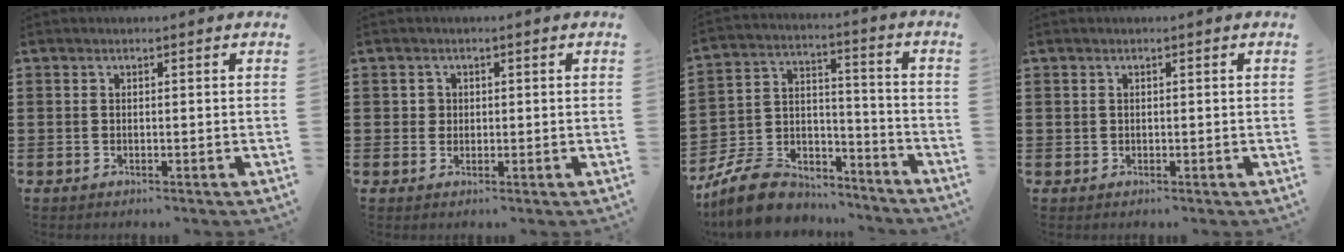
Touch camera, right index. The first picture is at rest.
{"total": 1.3, "force": [0.2, 1.2, 0.4], "torque": [-0.011, 0.007, 0.004]}
{"total": 10.2, "force": [-9.0, 3.4, 3.2], "torque": [-0.075, 0.027, -0.176]}
{"total": 0.6, "force": [0.2, 0.5, 0.1], "torque": [-0.003, 0.002, 0.005]}